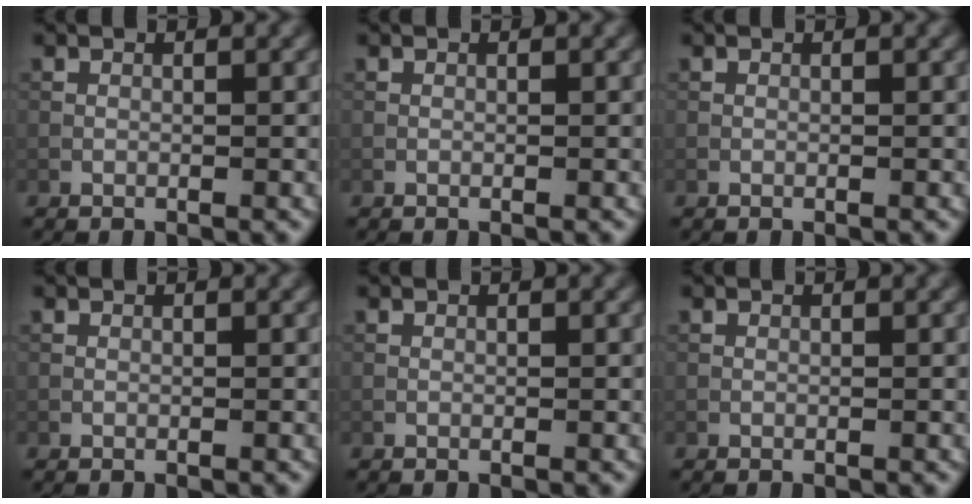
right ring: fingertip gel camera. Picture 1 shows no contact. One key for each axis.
{"total": 0.0}
{"total": 0.0}
{"total": 0.0}
{"total": 0.0}
{"total": 0.0}